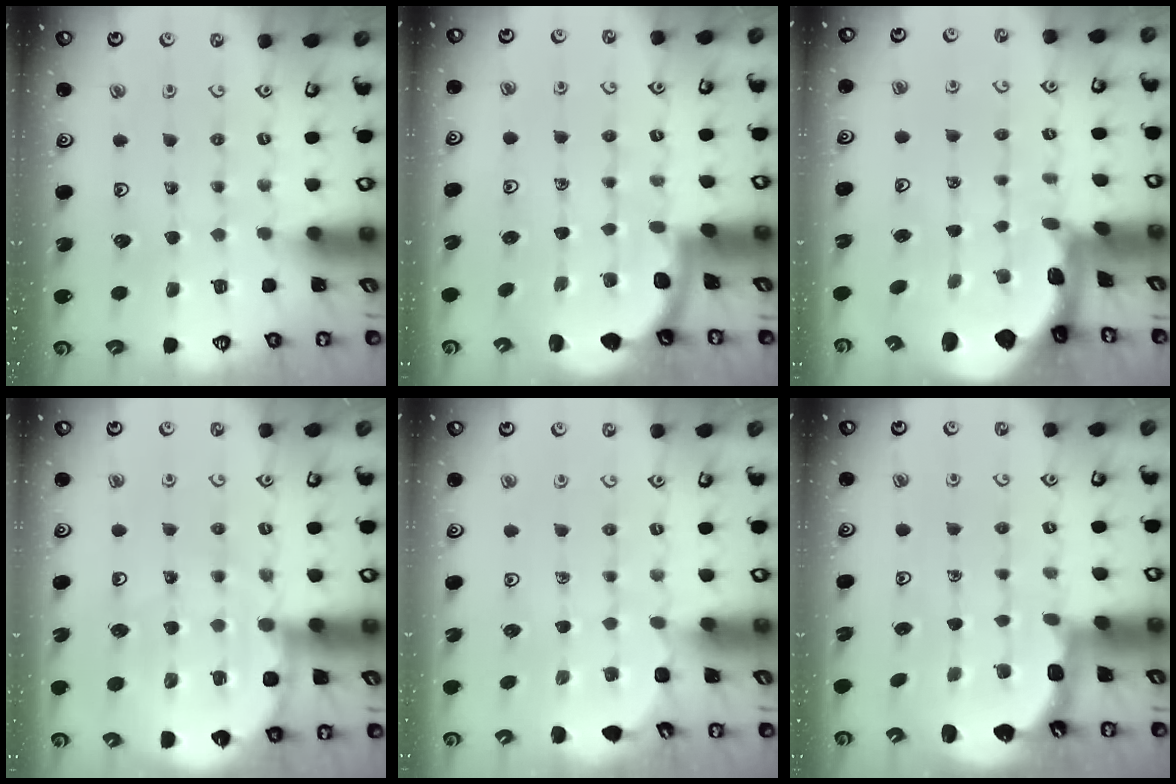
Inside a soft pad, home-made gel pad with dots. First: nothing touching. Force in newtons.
{"total": 1.7, "press": 1.7, "slide": 0.1}
{"total": 1.8, "press": 1.7, "slide": 0.4}
{"total": 9.3, "press": 9.0, "slide": 2.1}
{"total": 2.2, "press": 1.2, "slide": 1.9}
{"total": 2.5, "press": 2.1, "slide": 1.3}